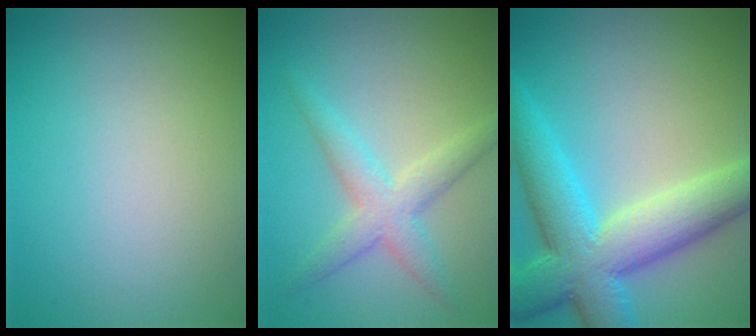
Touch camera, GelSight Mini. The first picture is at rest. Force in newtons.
{"total": 3.7, "press": 3.7, "slide": 0.1}
{"total": 9.7, "press": 9.7, "slide": 0.7}